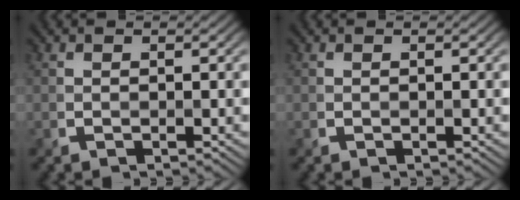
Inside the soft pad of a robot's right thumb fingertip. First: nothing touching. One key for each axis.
{"total": 0.0}